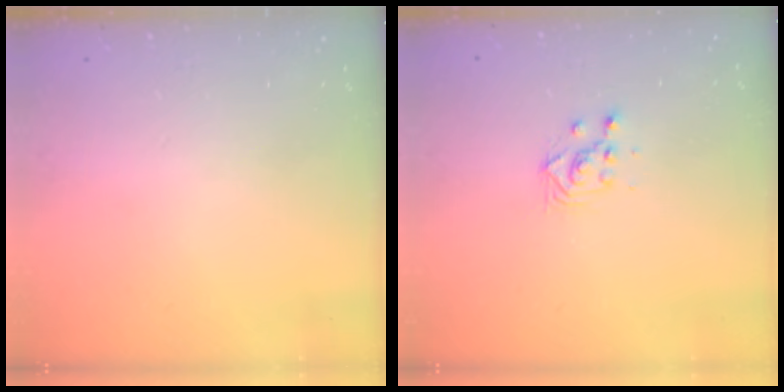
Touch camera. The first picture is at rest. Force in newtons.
{"total": 2.8, "press": 2.8, "slide": 0.1}